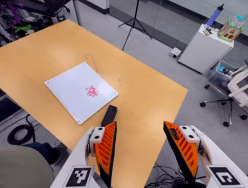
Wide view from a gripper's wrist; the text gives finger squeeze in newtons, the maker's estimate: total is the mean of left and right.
{"total": 0.0}